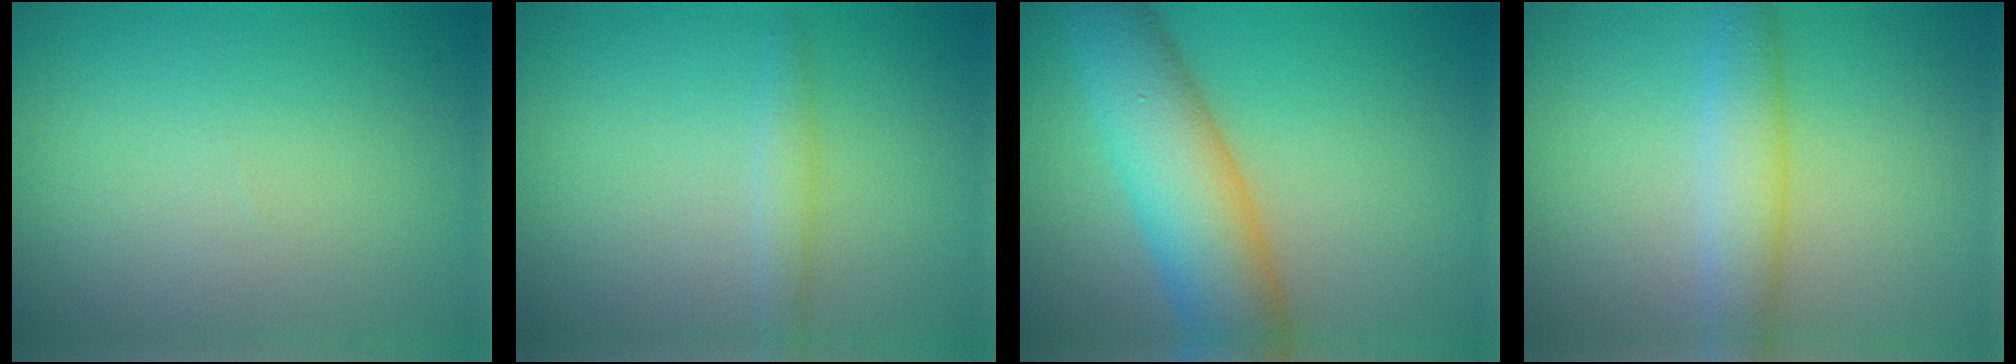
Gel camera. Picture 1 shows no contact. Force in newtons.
{"total": 1.4, "press": 1.4, "slide": 0.0}
{"total": 8.2, "press": 8.2, "slide": 0.3}
{"total": 3.6, "press": 3.6, "slide": 0.1}